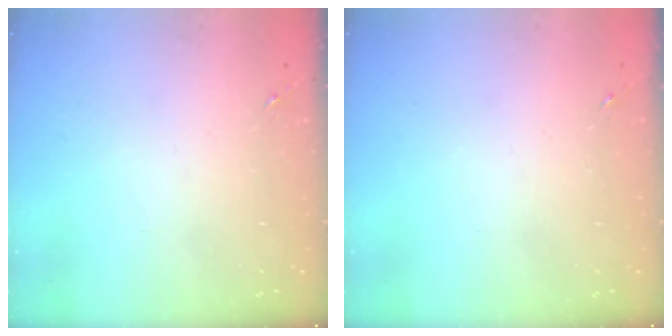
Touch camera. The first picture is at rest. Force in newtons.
{"total": 0.0}